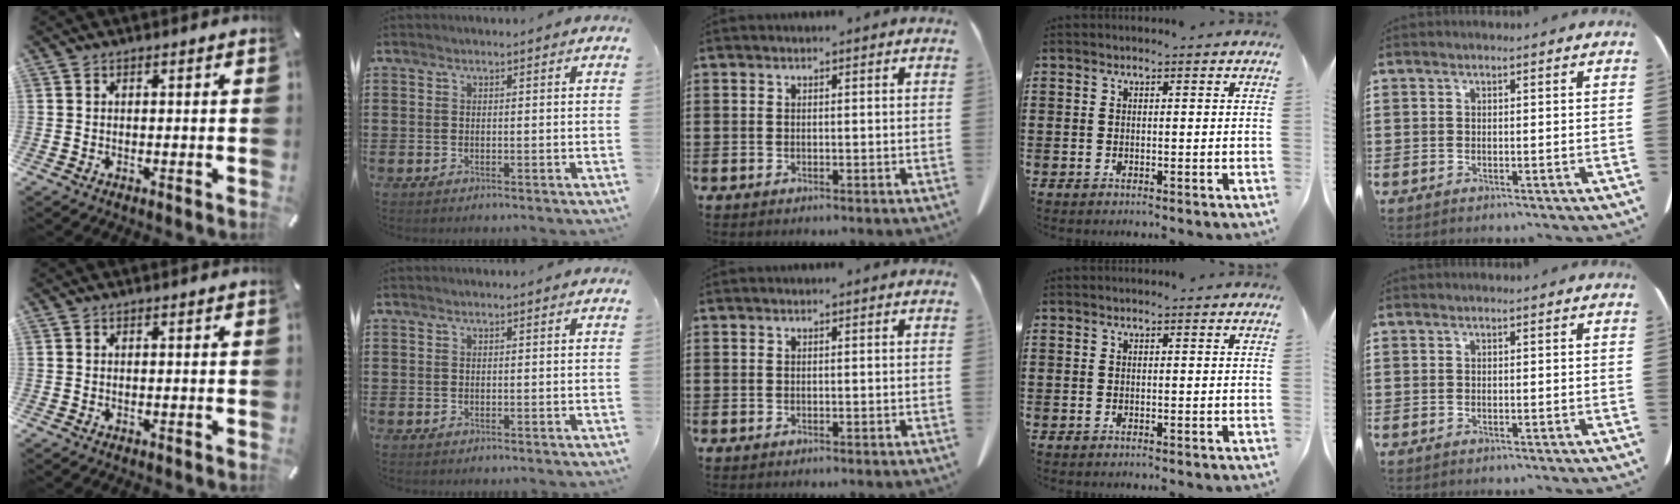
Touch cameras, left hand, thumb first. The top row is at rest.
{}